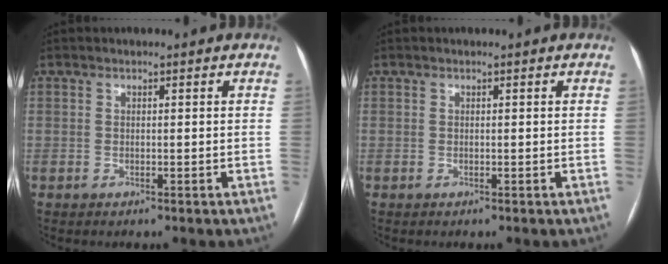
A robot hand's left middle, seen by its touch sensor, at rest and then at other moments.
{"total": 0.0}